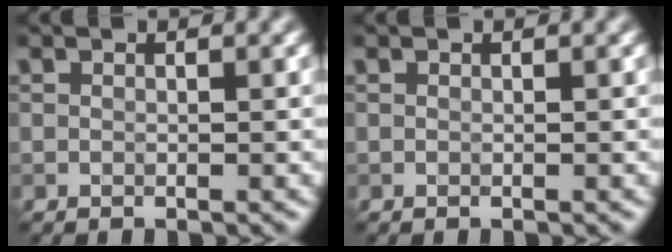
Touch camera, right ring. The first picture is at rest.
{"total": 0.0}